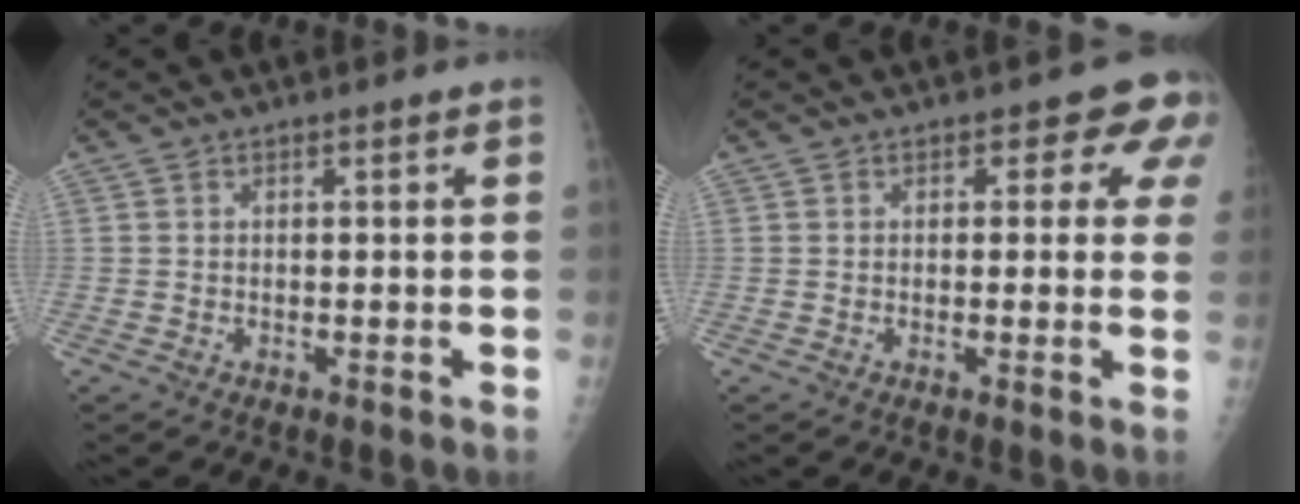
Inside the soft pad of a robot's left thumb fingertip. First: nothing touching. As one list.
[{"total": 5.9, "force": [2.8, 3.5, 3.8], "torque": [0.002, -0.005, 0.016]}]